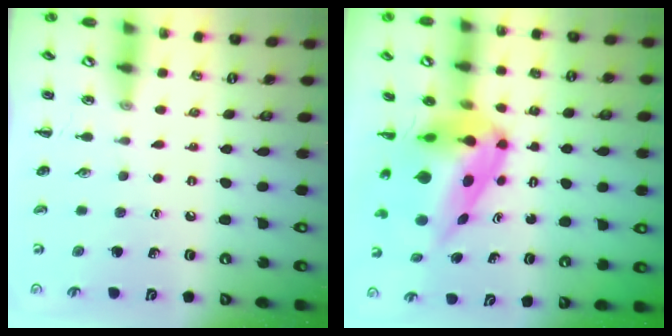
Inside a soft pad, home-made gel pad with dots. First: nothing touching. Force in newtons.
{"total": 9.1, "press": 8.8, "slide": 2.4}